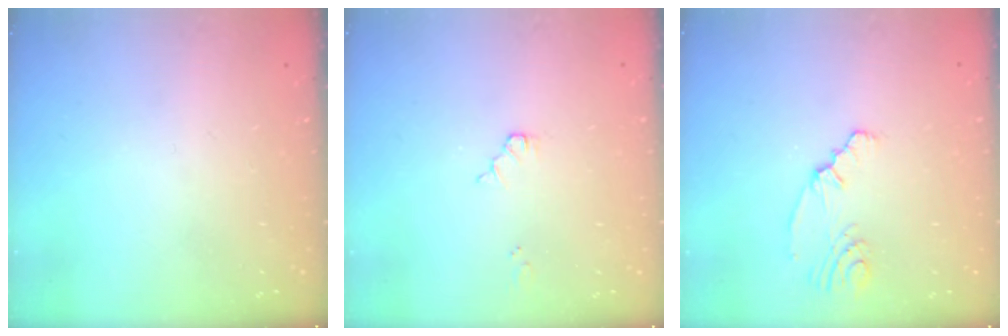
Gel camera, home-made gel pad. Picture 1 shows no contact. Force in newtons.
{"total": 3.9, "press": 3.9, "slide": 0.5}
{"total": 2.9, "press": 2.1, "slide": 1.9}